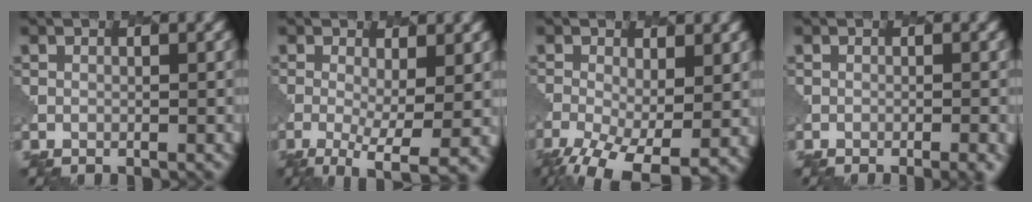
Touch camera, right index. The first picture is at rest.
{"total": 6.2, "force": [-1.4, 1.7, 5.8], "torque": [-0.104, -0.014, -0.018]}
{"total": 8.0, "force": [-3.1, 3.6, 6.5], "torque": [-0.136, -0.031, -0.050]}
{"total": 2.7, "force": [-0.9, 0.9, 2.4], "torque": [-0.017, 0.011, -0.007]}